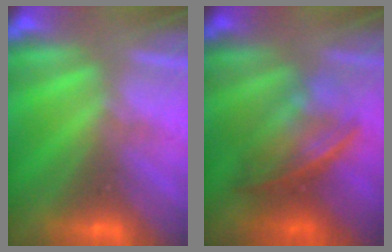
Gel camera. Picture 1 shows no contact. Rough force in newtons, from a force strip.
{"total": 6.5}